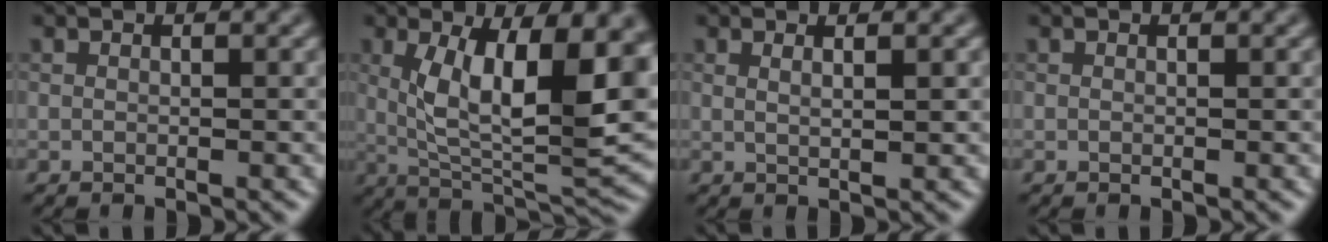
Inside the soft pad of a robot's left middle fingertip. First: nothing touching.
{"total": 12.1, "force": [1.9, 4.3, 11.2], "torque": [-0.167, -0.003, 0.036]}
{"total": 1.1, "force": [0.4, 0.3, 1.0], "torque": [-0.011, 0.003, 0.008]}
{"total": 0.0}